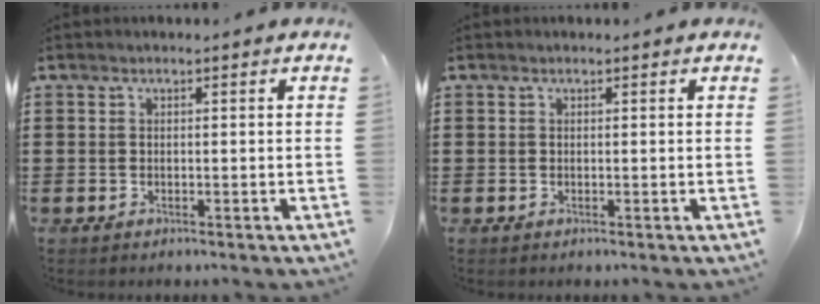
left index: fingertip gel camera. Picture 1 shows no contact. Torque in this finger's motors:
{"motor_torque": [-0.57, 0.25, -0.11, -0.02]}